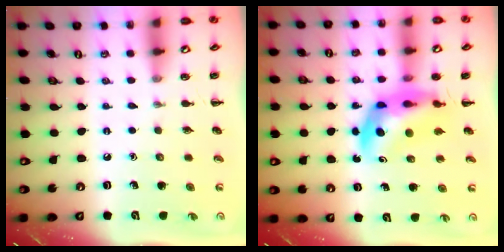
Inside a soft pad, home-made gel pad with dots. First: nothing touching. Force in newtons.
{"total": 11.3, "press": 10.6, "slide": 3.7}